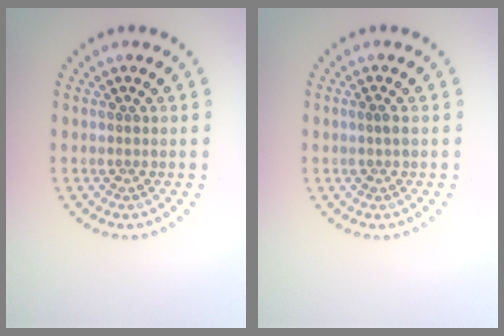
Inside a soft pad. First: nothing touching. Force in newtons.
{"total": 0.7, "press": 0.6, "slide": 0.3}